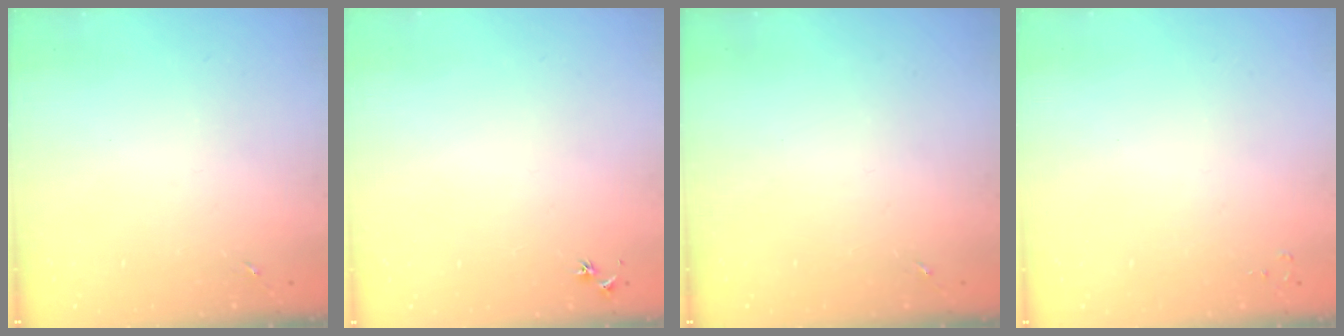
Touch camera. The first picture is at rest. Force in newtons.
{"total": 3.0, "press": 2.9, "slide": 0.4}
{"total": 0.0}
{"total": 2.0, "press": 2.0, "slide": 0.3}